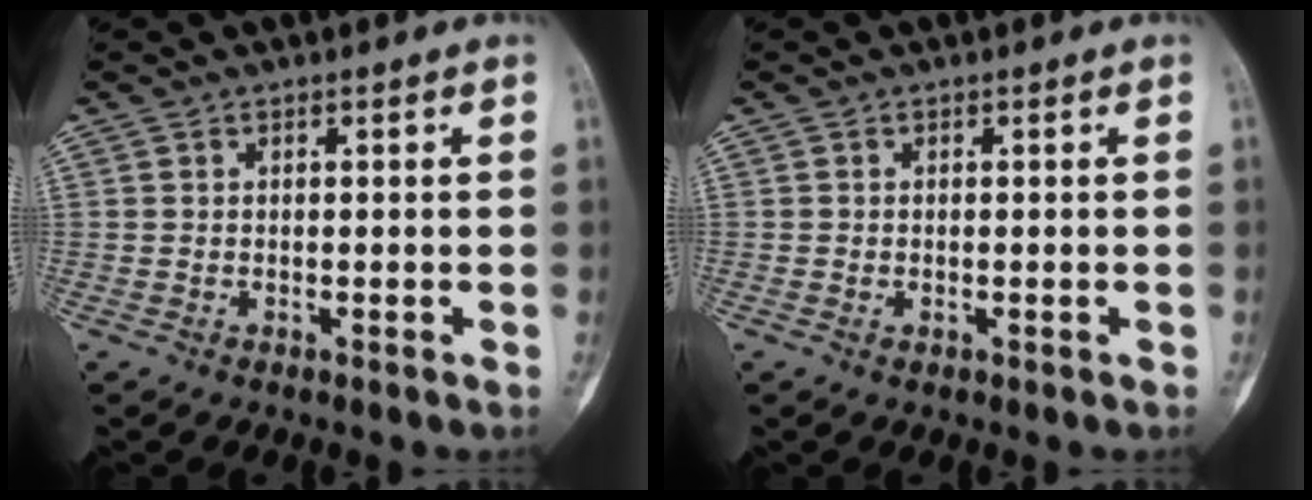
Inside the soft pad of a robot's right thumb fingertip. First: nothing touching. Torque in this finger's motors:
{"motor_torque": [-0.01, 0.02, -0.32, 0.18, -0.05]}